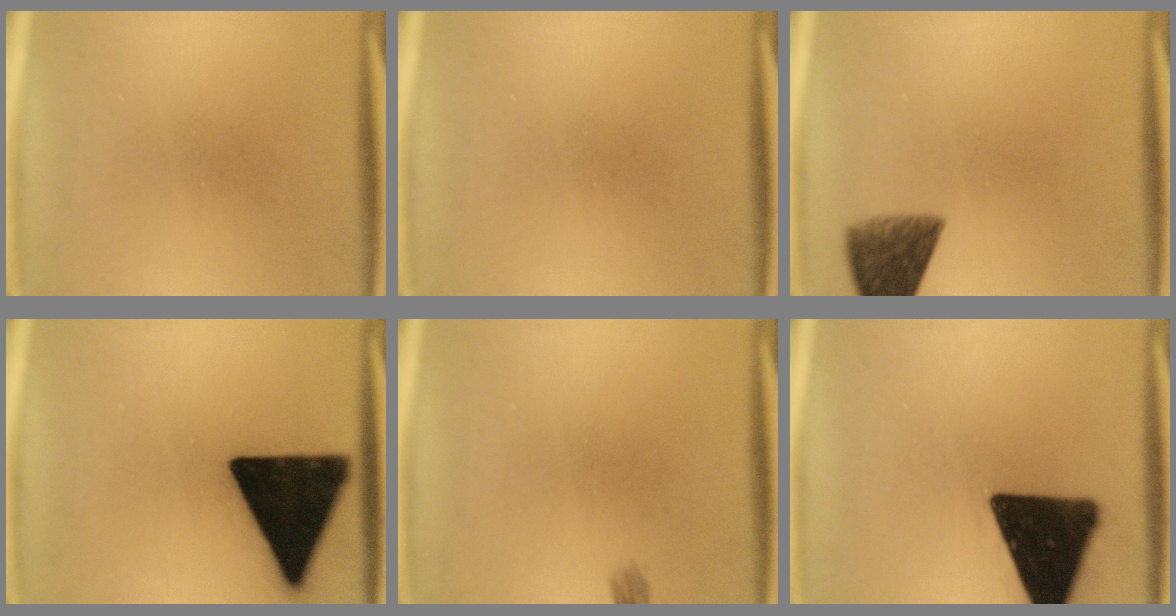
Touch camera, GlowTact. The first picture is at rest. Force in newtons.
{"total": 0.0}
{"total": 7.4}
{"total": 19.9}
{"total": 1.0}
{"total": 19.6}